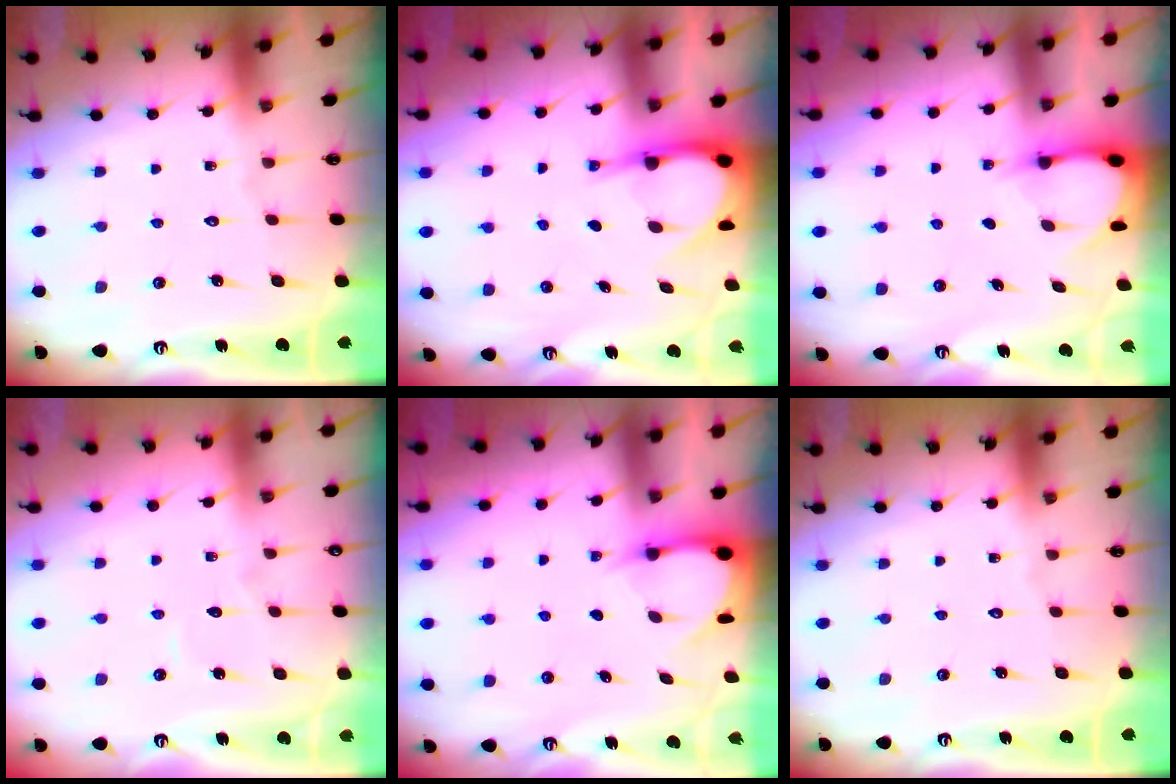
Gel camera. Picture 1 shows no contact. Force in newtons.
{"total": 6.5, "press": 6.4, "slide": 0.8}
{"total": 3.1, "press": 3.1, "slide": 0.3}
{"total": 4.3, "press": 4.3, "slide": 0.4}
{"total": 3.3, "press": 3.3, "slide": 0.4}
{"total": 0.0}